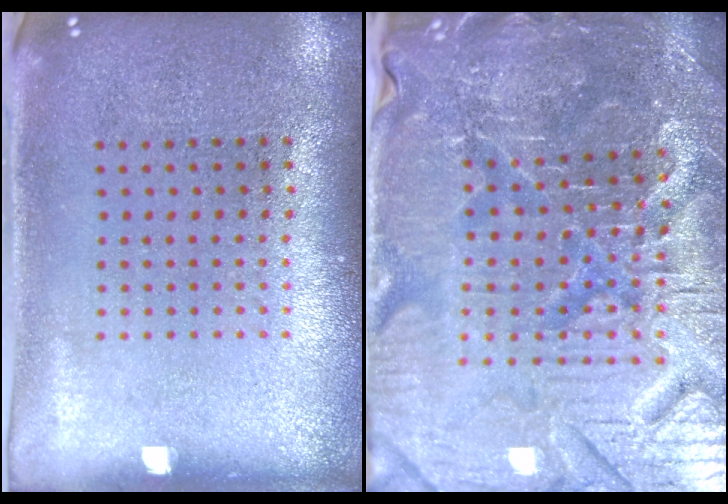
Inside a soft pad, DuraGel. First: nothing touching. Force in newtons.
{"total": 5.3, "press": 5.1, "slide": 1.4}